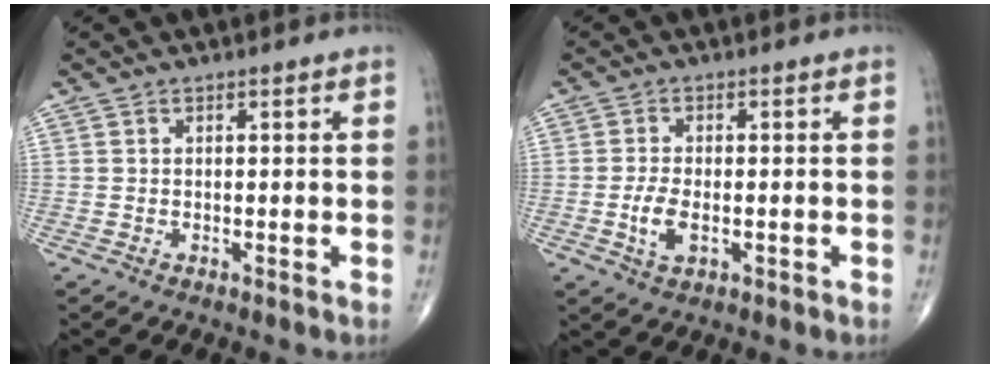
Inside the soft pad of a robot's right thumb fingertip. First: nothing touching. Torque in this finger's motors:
{"motor_torque": [0.09, 0.02, 0.52, 0.12, 0.04]}